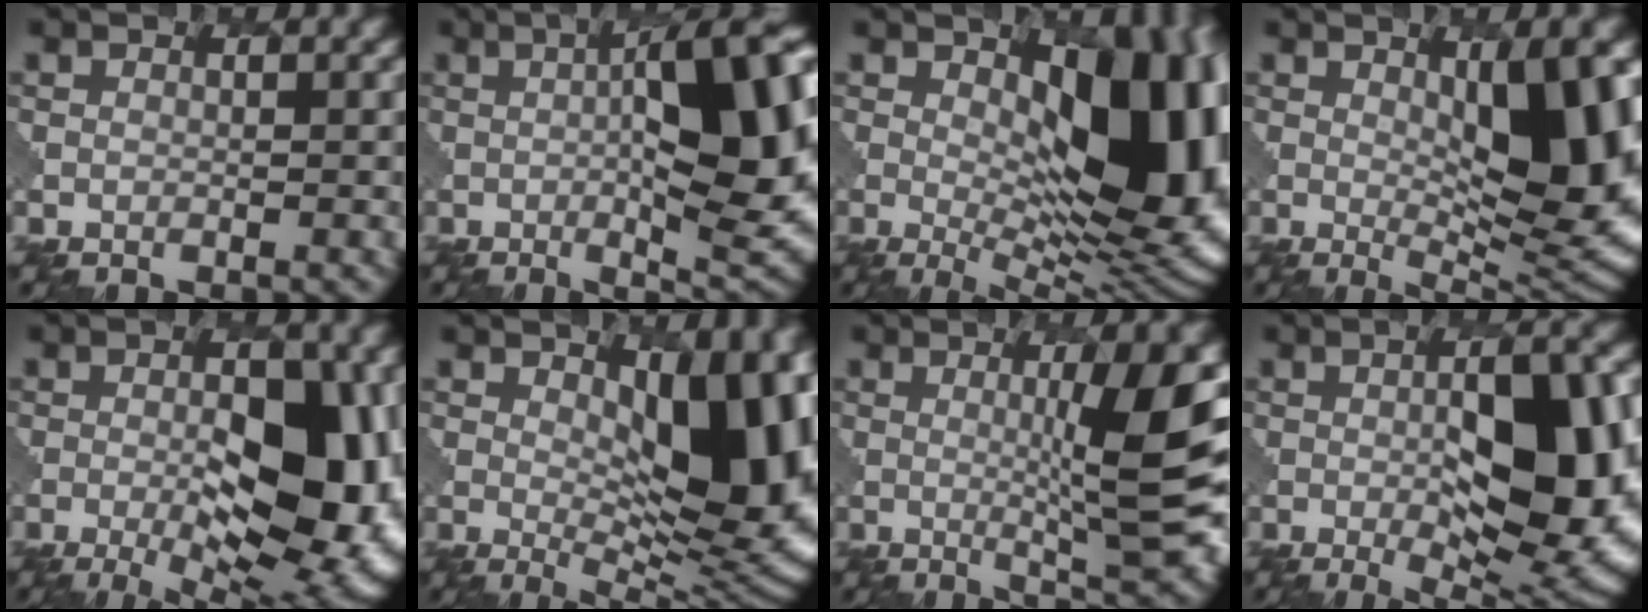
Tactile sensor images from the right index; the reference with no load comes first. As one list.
[{"total": 15.4, "force": [1.0, 5.2, 14.4], "torque": [-0.169, 0.004, 0.015]}, {"total": 15.3, "force": [2.2, 7.8, 13.1], "torque": [-0.132, 0.004, 0.035]}, {"total": 9.3, "force": [1.2, 2.8, 8.8], "torque": [-0.125, -0.010, 0.023]}, {"total": 11.6, "force": [-1.2, 4.9, 10.5], "torque": [-0.133, 0.002, -0.020]}, {"total": 12.1, "force": [1.7, 5.3, 10.7], "torque": [-0.132, -0.006, 0.028]}, {"total": 9.0, "force": [0.7, 1.4, 8.9], "torque": [-0.115, -0.008, 0.016]}, {"total": 12.0, "force": [-0.4, 4.7, 11.0], "torque": [-0.150, -0.008, 0.000]}]